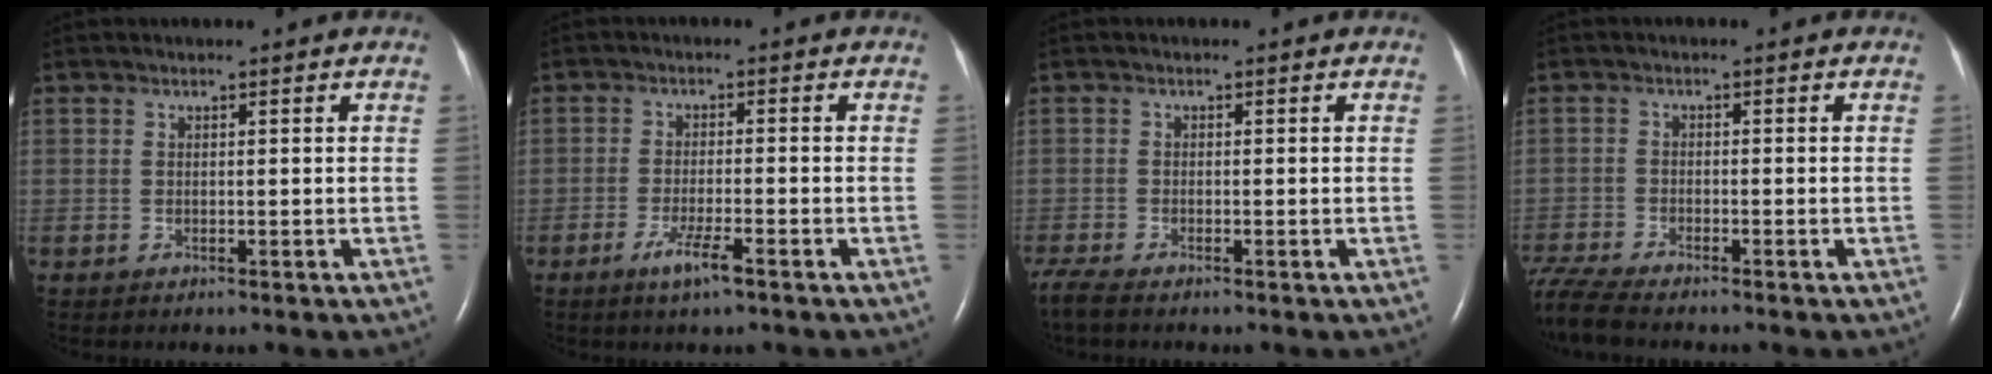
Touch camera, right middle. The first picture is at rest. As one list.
[{"total": 4.2, "force": [-2.6, 0.2, 3.3], "torque": [-0.070, -0.008, -0.048]}, {"total": 3.1, "force": [-2.6, 0.3, 1.6], "torque": [-0.038, -0.010, -0.050]}, {"total": 7.0, "force": [-6.4, 0.3, 2.9], "torque": [-0.064, -0.018, -0.121]}]